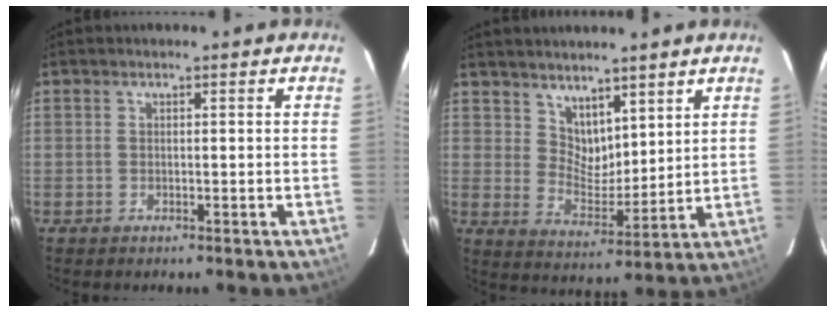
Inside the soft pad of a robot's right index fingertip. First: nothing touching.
{"total": 7.8, "force": [5.8, 4.3, 2.9], "torque": [-0.042, 0.001, 0.111]}